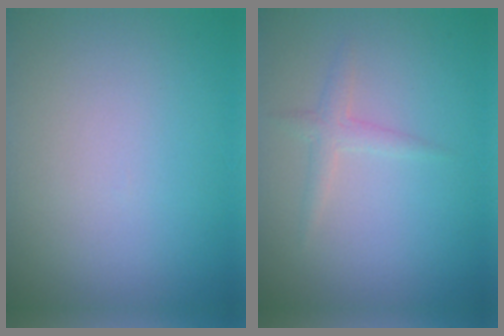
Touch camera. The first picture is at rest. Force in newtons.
{"total": 1.3, "press": 1.3, "slide": 0.1}